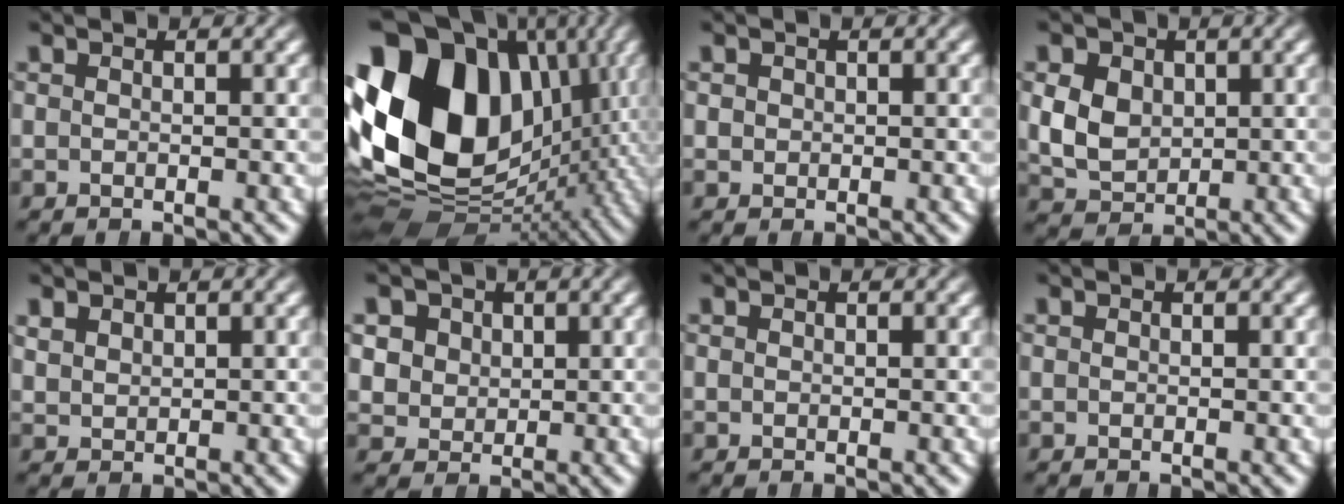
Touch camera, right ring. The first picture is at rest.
{"total": 27.8, "force": [0.4, 19.5, 19.8], "torque": [-0.332, -0.037, 0.023]}
{"total": 0.9, "force": [0.2, 0.8, 0.4], "torque": [-0.008, -0.004, 0.009]}
{"total": 6.8, "force": [0.2, 6.0, 3.3], "torque": [-0.075, -0.018, 0.013]}
{"total": 1.5, "force": [1.3, 0.8, 0.3], "torque": [-0.003, 0.000, 0.033]}
{"total": 5.9, "force": [1.6, 5.2, 2.3], "torque": [-0.056, -0.009, 0.032]}
{"total": 0.0}
{"total": 0.0}